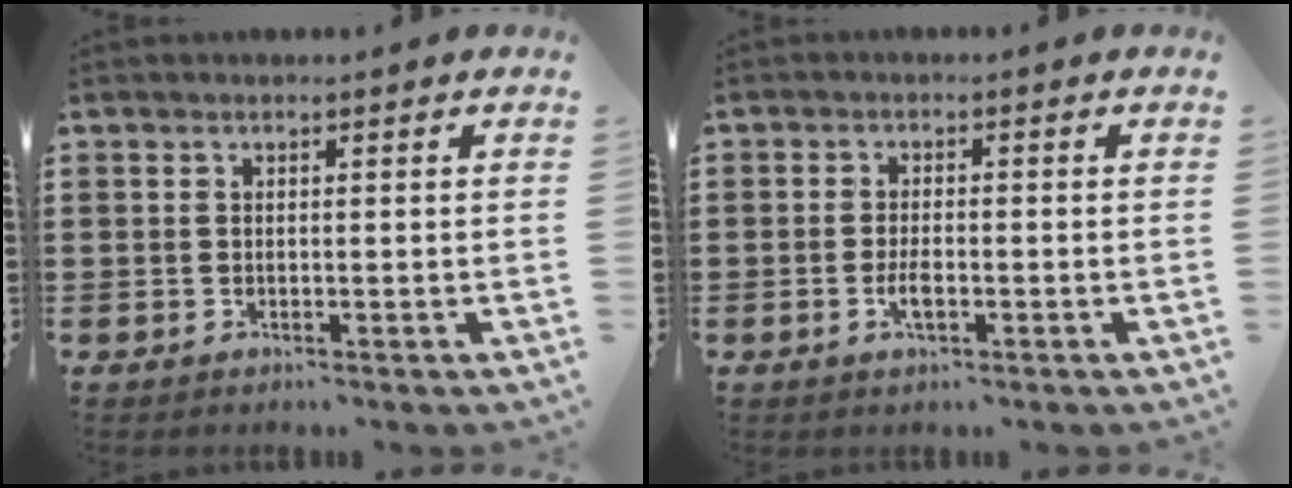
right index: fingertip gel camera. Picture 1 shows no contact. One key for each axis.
{"total": 2.8, "fx": -1.0, "fy": 0.9, "fz": 2.5, "tx": -0.053, "ty": -0.003, "tz": -0.019}